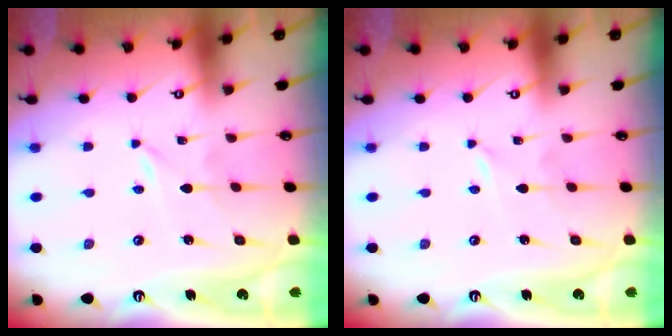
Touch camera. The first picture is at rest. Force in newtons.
{"total": 0.0}